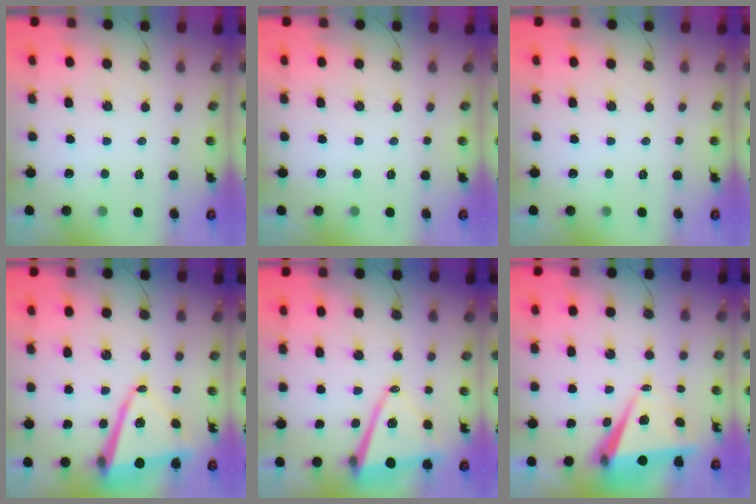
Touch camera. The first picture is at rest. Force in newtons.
{"total": 0.0}
{"total": 0.0}
{"total": 12.7, "press": 12.4, "slide": 2.9}
{"total": 11.3, "press": 11.1, "slide": 2.1}
{"total": 8.1, "press": 6.8, "slide": 4.4}